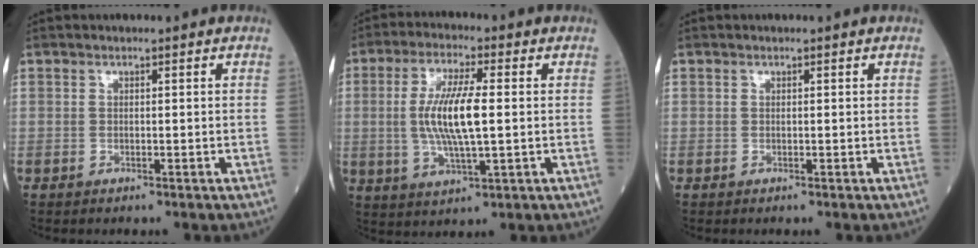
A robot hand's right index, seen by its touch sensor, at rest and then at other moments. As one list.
[{"total": 10.1, "force": [0.3, 1.7, 9.9], "torque": [-0.204, -0.002, 0.007]}, {"total": 0.0}]